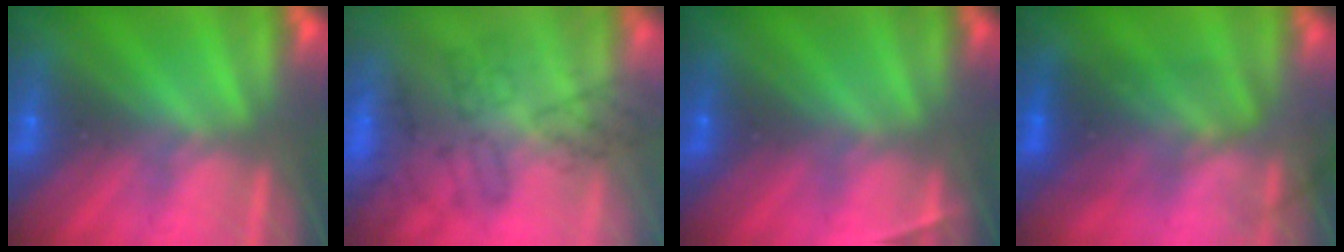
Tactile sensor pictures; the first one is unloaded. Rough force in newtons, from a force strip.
{"total": 4.5}
{"total": 2.3}
{"total": 2.9}